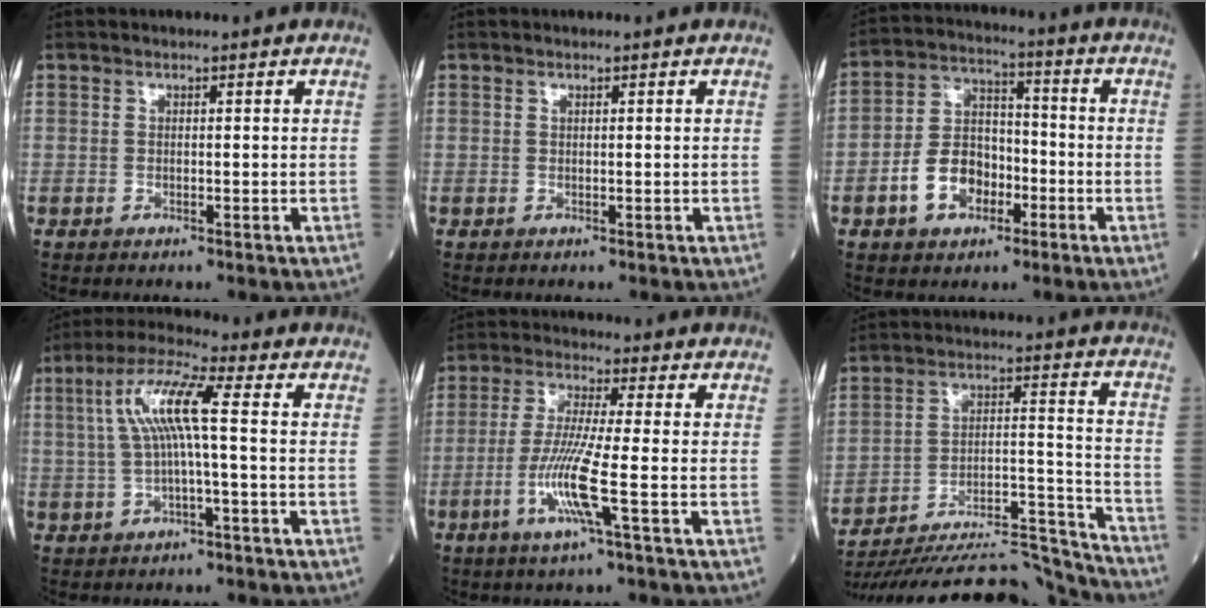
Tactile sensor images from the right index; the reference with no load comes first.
{"total": 0.0}
{"total": 9.0, "force": [-3.5, 6.1, 5.7], "torque": [-0.125, 0.022, -0.062]}
{"total": 9.8, "force": [1.0, 0.6, 9.8], "torque": [-0.197, 0.030, 0.017]}
{"total": 8.3, "force": [-2.7, -1.0, 7.8], "torque": [-0.163, -0.017, -0.058]}
{"total": 26.3, "force": [-25.2, 1.1, 7.6], "torque": [-0.106, 0.010, -0.376]}